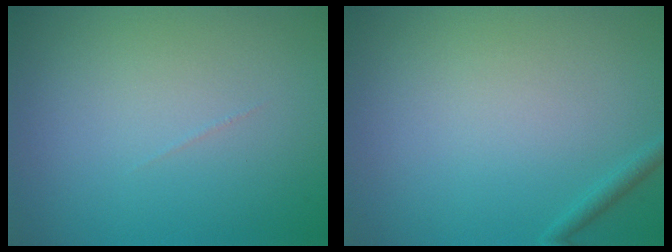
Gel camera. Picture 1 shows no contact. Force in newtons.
{"total": 0.9, "press": 0.9, "slide": 0.1}